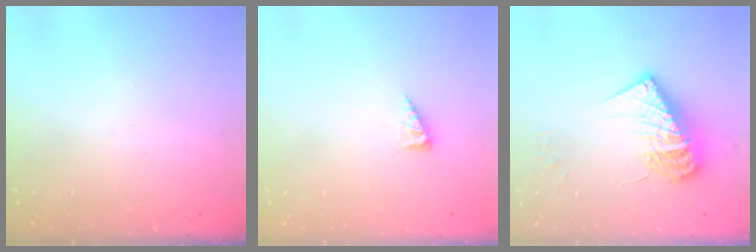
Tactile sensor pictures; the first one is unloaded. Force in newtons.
{"total": 2.9, "press": 2.9, "slide": 0.3}
{"total": 14.0, "press": 13.9, "slide": 1.2}